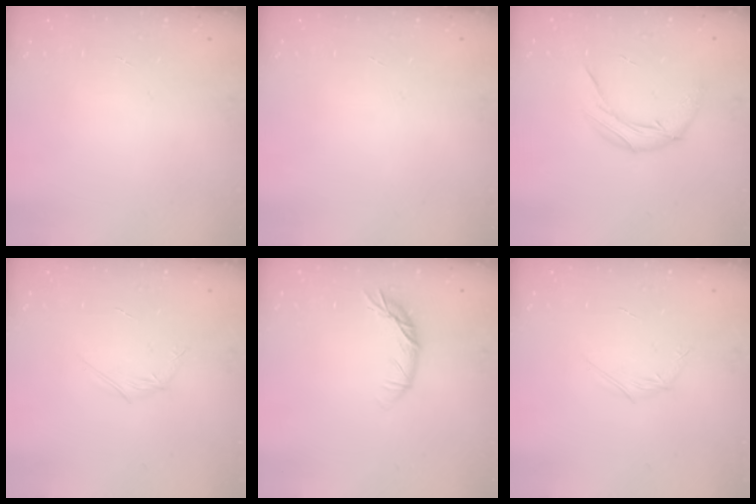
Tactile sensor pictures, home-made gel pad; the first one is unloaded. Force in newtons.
{"total": 0.0}
{"total": 9.0, "press": 9.0, "slide": 0.7}
{"total": 3.2, "press": 3.1, "slide": 0.9}
{"total": 7.8, "press": 7.8, "slide": 0.7}
{"total": 3.2, "press": 3.1, "slide": 0.9}